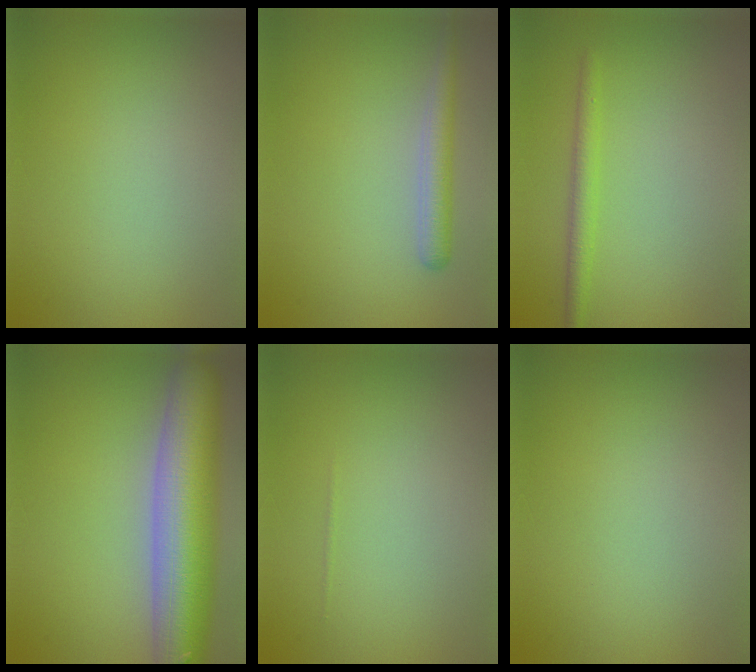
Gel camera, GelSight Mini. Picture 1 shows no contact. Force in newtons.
{"total": 2.2, "press": 2.2, "slide": 0.1}
{"total": 1.8, "press": 1.8, "slide": 0.0}
{"total": 10.8, "press": 10.8, "slide": 0.6}
{"total": 0.0}
{"total": 0.0}